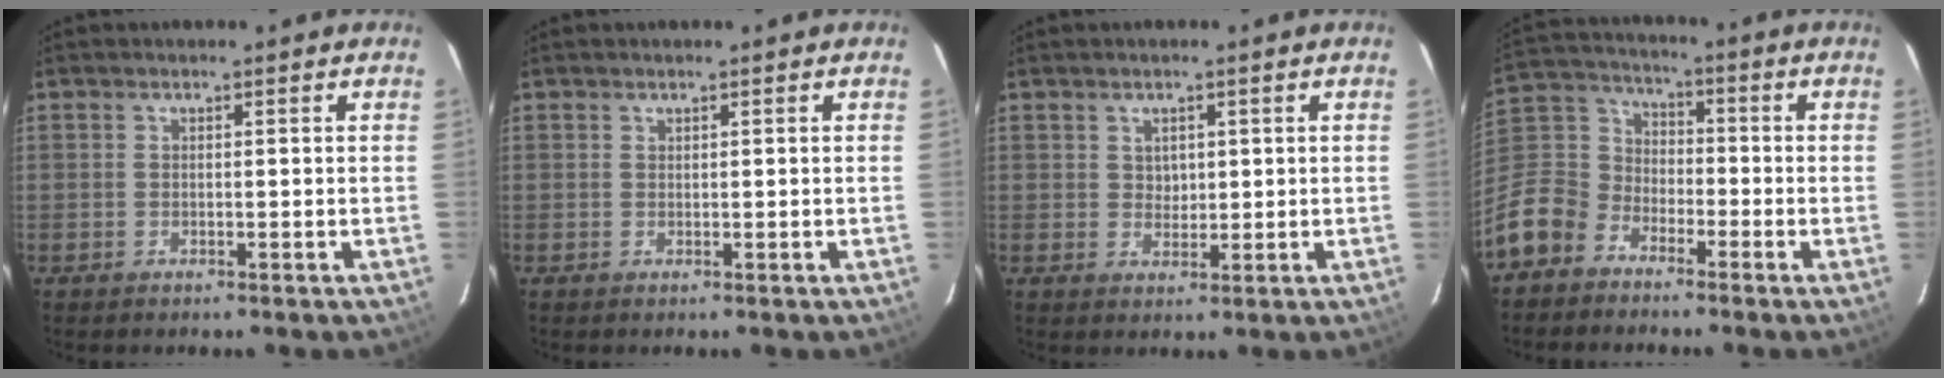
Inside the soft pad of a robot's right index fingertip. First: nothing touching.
{"total": 0.0}
{"total": 2.4, "force": [0.9, 2.0, 0.9], "torque": [-0.007, 0.004, 0.019]}
{"total": 12.8, "force": [-8.1, 9.2, 3.9], "torque": [-0.113, 0.039, -0.166]}